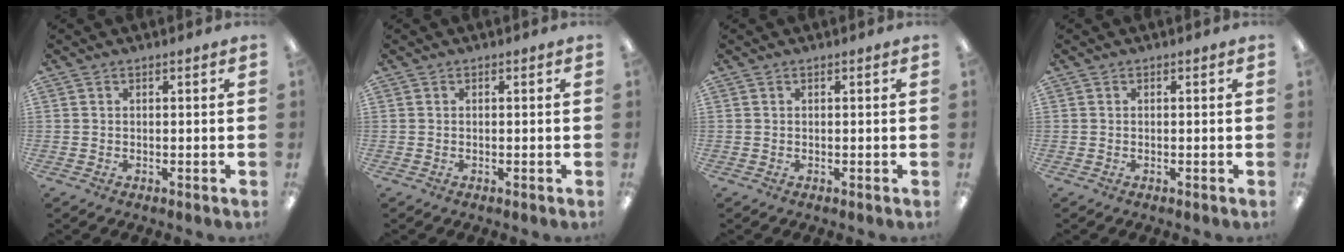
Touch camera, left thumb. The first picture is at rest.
{"total": 0.0}
{"total": 0.0}
{"total": 0.0}